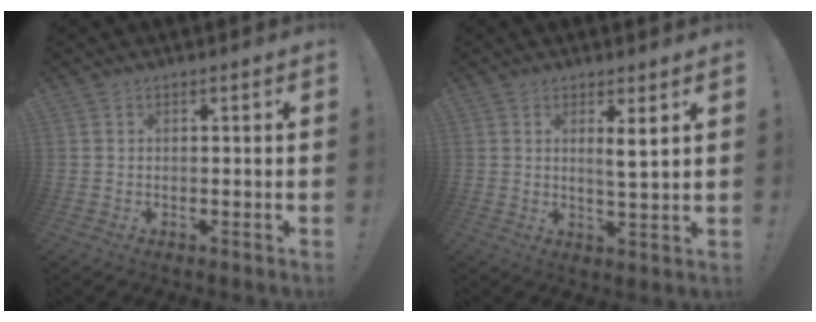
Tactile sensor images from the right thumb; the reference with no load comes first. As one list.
[{"total": 4.2, "force": [2.1, 0.2, 3.6], "torque": [-0.057, -0.016, 0.030]}]